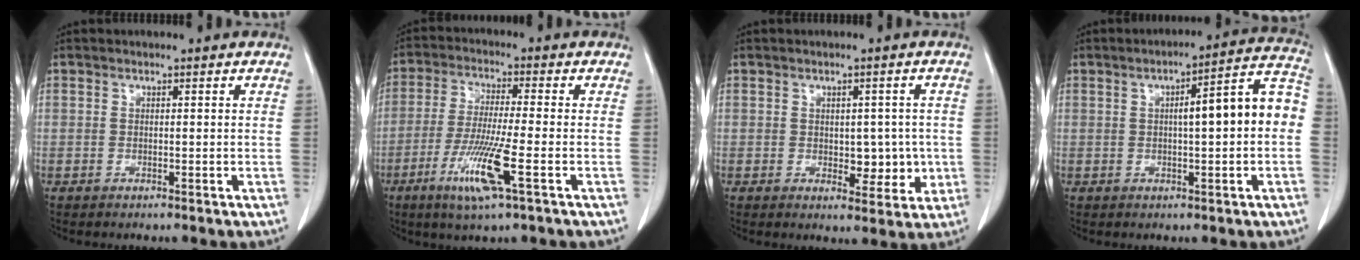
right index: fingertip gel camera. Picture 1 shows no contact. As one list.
[{"total": 9.8, "force": [-3.9, -0.1, 8.9], "torque": [-0.178, -0.021, -0.076]}, {"total": 5.1, "force": [-0.2, 3.1, 4.0], "torque": [-0.037, 0.003, 0.008]}, {"total": 10.6, "force": [0.2, 1.3, 10.5], "torque": [-0.141, 0.036, 0.000]}]